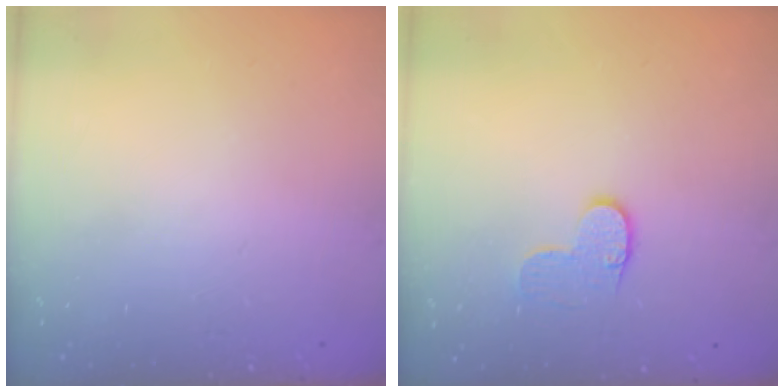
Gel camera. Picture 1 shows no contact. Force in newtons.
{"total": 6.3, "press": 6.3, "slide": 0.3}